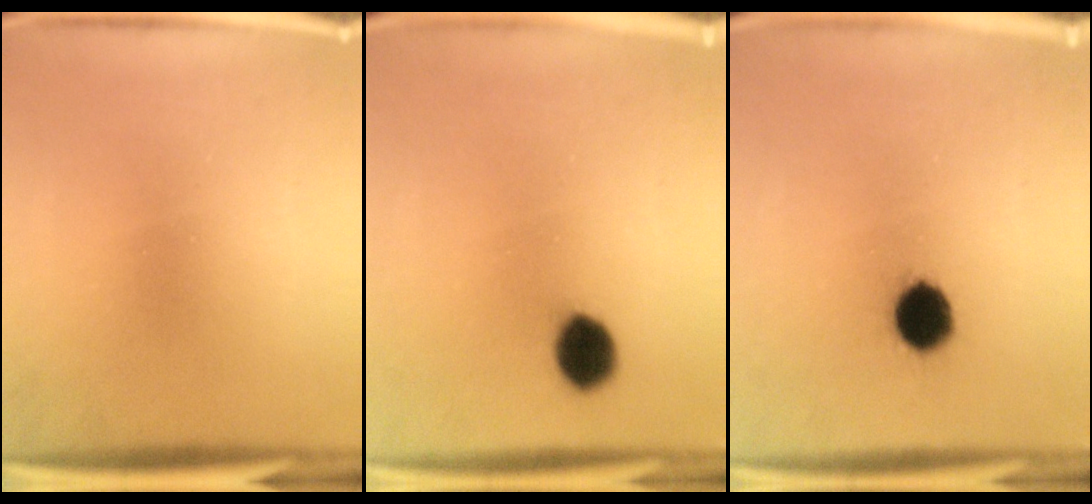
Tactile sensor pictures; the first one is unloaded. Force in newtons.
{"total": 6.0}
{"total": 7.2}